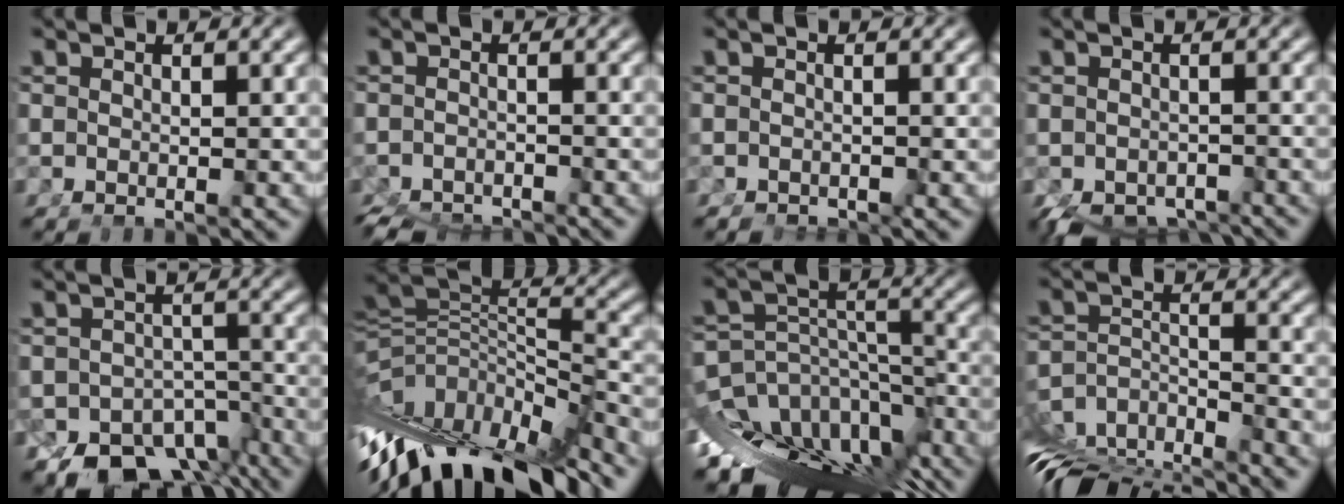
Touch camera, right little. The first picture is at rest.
{"total": 5.0, "force": [-4.7, 1.5, 0.8], "torque": [-0.013, -0.029, -0.065]}
{"total": 2.0, "force": [-1.9, 0.3, 0.2], "torque": [-0.003, -0.016, -0.023]}
{"total": 5.4, "force": [-4.4, 2.4, 2.1], "torque": [-0.031, -0.037, -0.052]}
{"total": 11.3, "force": [-6.9, 7.4, 5.1], "torque": [-0.074, -0.043, -0.094]}
{"total": 15.7, "force": [-4.5, 9.8, 11.5], "torque": [-0.203, -0.036, -0.064]}
{"total": 17.6, "force": [-6.8, 12.4, 10.5], "torque": [-0.172, -0.050, -0.096]}
{"total": 8.7, "force": [-5.3, 4.8, 4.8], "torque": [-0.089, -0.046, -0.075]}